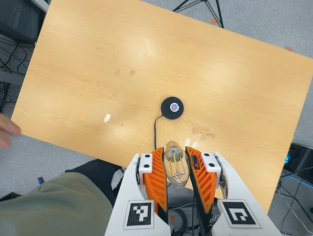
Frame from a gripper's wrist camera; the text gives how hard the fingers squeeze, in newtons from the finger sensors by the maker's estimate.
{"total": 19.9, "left": 21.7, "right": 18.0}